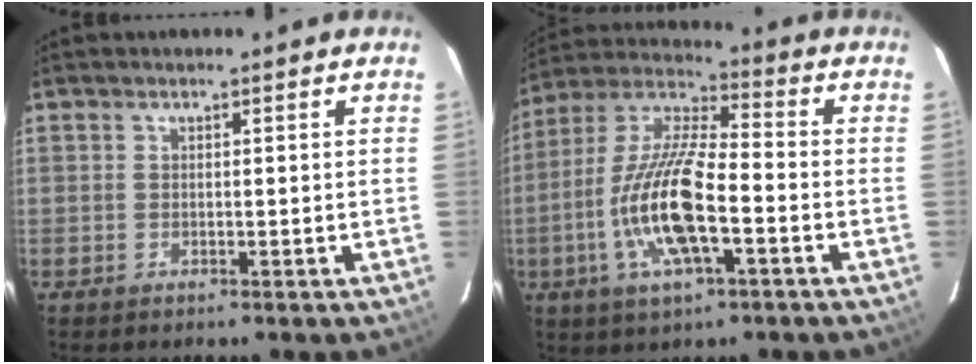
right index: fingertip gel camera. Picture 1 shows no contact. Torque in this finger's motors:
{"motor_torque": [2.14, 0.00, 1.05, 0.21]}